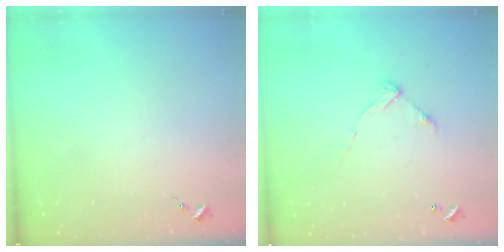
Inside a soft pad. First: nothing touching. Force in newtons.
{"total": 5.8, "press": 5.8, "slide": 0.4}